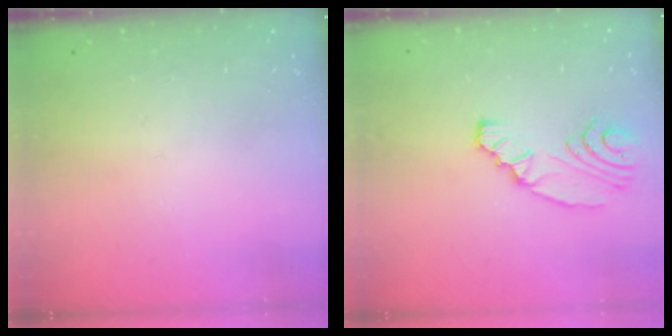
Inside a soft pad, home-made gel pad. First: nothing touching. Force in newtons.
{"total": 10.0, "press": 9.1, "slide": 4.2}